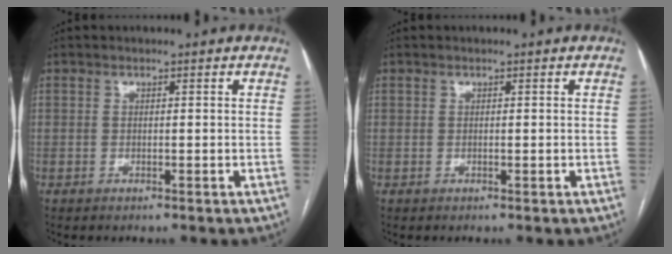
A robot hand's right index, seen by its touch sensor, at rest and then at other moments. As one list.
[{"total": 0.0}]